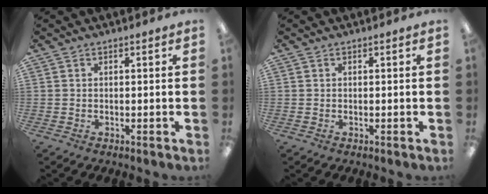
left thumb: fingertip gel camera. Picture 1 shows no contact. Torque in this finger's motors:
{"motor_torque": [-0.01, -0.01, 0.01, 0.00, 0.00]}